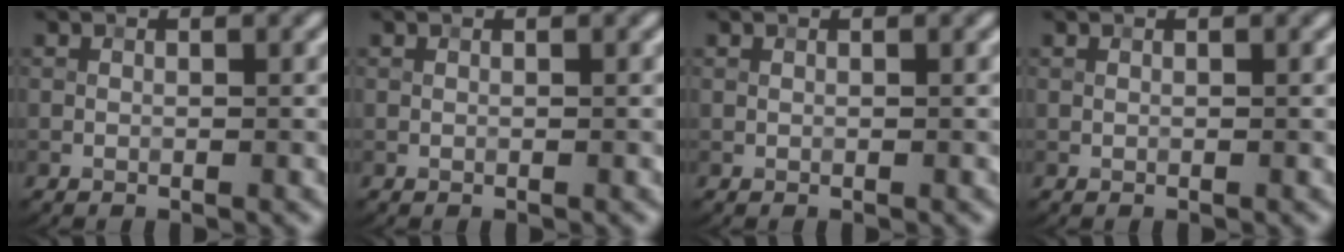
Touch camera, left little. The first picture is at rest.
{"total": 0.0}
{"total": 0.0}
{"total": 0.0}